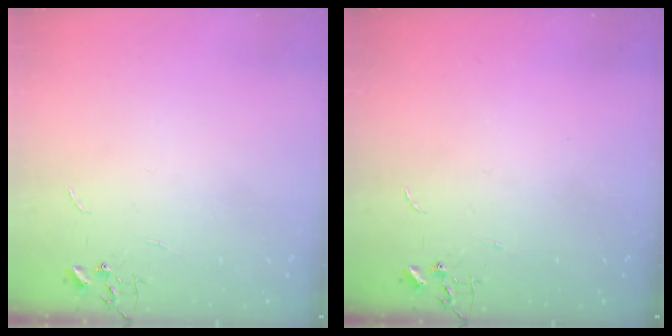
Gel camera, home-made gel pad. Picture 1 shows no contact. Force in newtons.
{"total": 0.0}